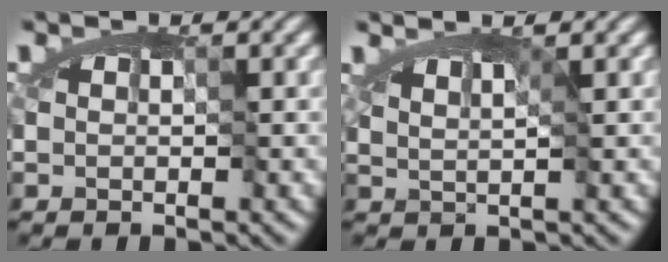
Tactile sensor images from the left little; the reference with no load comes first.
{"total": 0.9, "force": [0.7, -0.2, 0.6], "torque": [-0.015, 0.000, 0.009]}